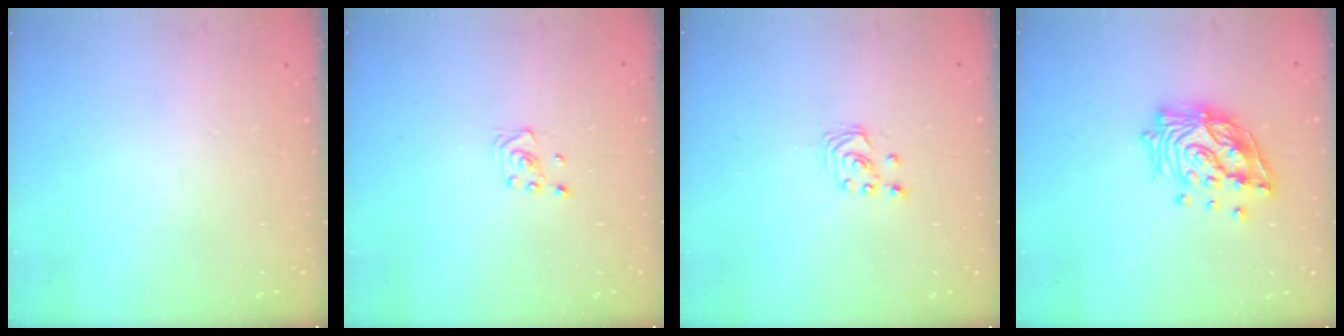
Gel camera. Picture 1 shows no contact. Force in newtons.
{"total": 2.6, "press": 2.4, "slide": 1.0}
{"total": 2.1, "press": 2.1, "slide": 0.3}
{"total": 15.2, "press": 15.1, "slide": 1.7}